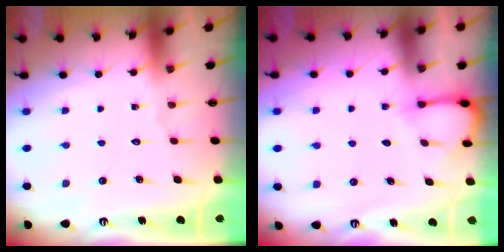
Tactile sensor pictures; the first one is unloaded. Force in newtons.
{"total": 6.2, "press": 6.2, "slide": 0.3}